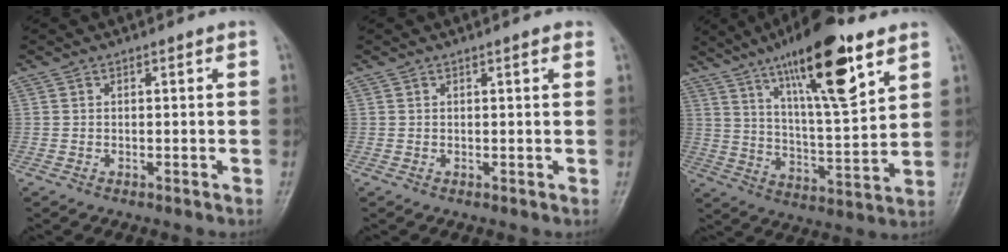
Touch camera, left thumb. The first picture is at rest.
{"total": 1.1, "force": [0.6, 0.2, 0.9], "torque": [-0.013, 0.000, 0.005]}
{"total": 19.8, "force": [11.3, 4.7, 15.5], "torque": [-0.234, -0.046, 0.193]}